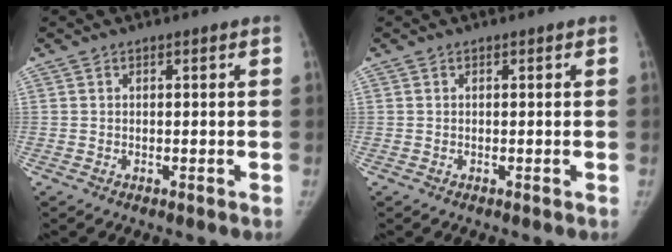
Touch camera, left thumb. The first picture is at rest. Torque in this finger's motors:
{"motor_torque": [0.21, -0.04, 0.34, -0.16, 0.07]}